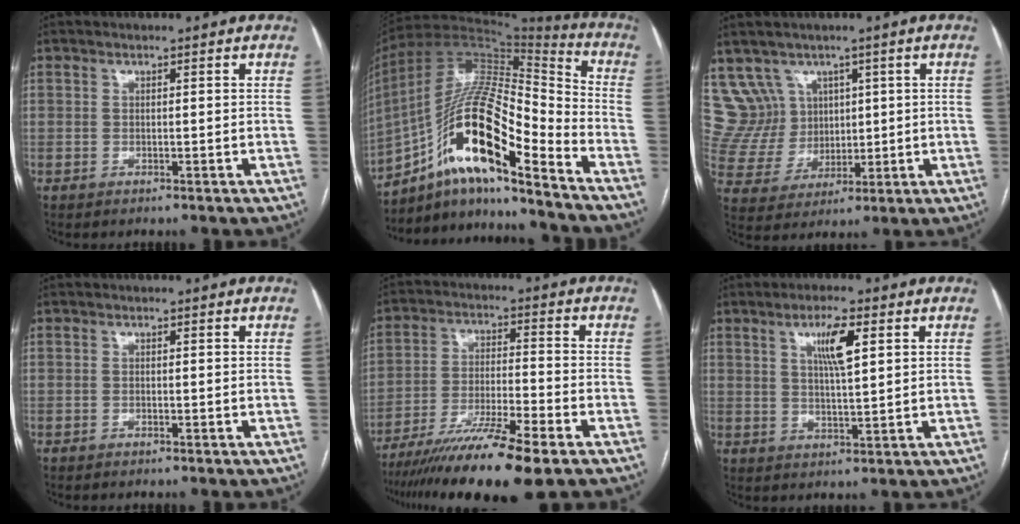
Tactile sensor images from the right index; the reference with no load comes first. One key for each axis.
{"total": 19.3, "fx": -10.8, "fy": 3.7, "fz": 15.6, "tx": -0.301, "ty": 0.014, "tz": -0.188}
{"total": 8.4, "fx": 4.7, "fy": 7.0, "fz": 0.3, "tx": -0.016, "ty": 0.041, "tz": 0.107}
{"total": 0.0}
{"total": 13.9, "fx": -9.9, "fy": -0.2, "fz": 9.7, "tx": -0.179, "ty": -0.035, "tz": -0.171}
{"total": 6.0, "fx": 2.5, "fy": 0.8, "fz": 5.4, "tx": -0.098, "ty": 0.000, "tz": 0.043}